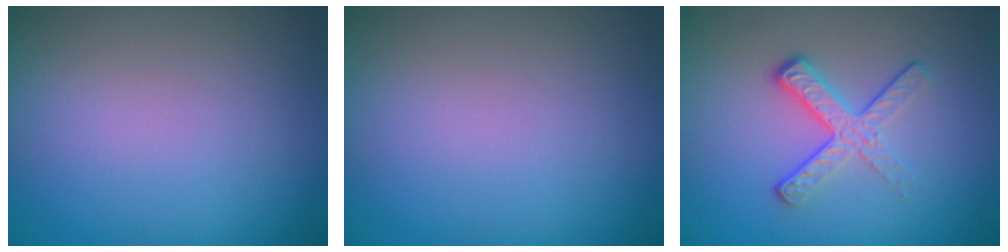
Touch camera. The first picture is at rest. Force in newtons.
{"total": 0.0}
{"total": 3.7, "press": 2.5, "slide": 2.7}